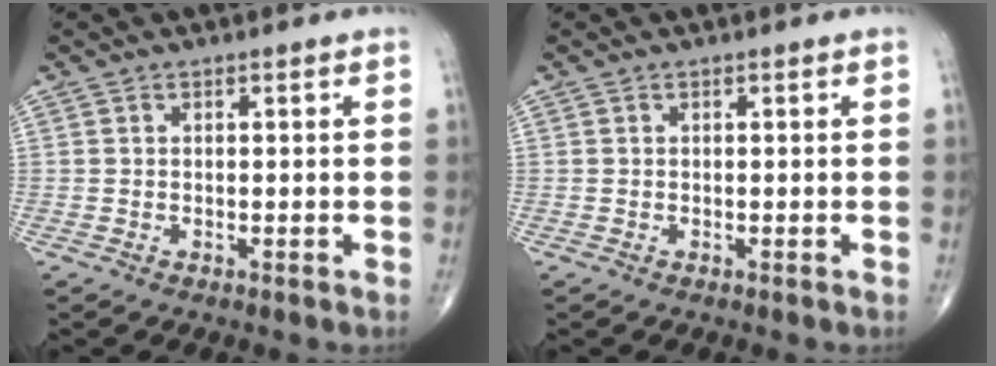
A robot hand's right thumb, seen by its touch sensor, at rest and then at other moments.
{"total": 0.0}